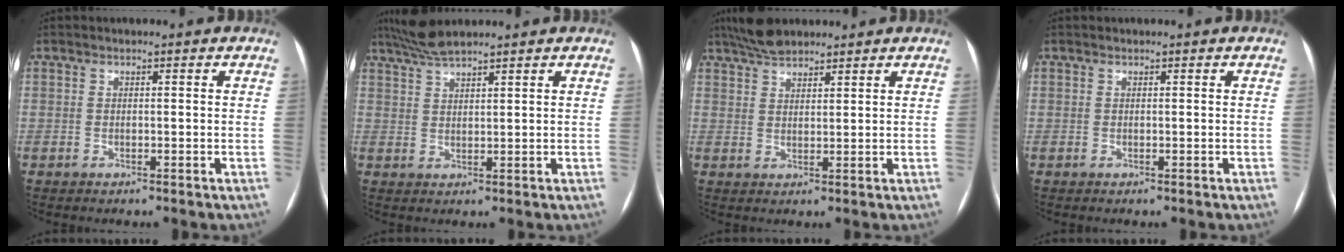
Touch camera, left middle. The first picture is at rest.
{"total": 4.8, "force": [4.3, 0.1, 2.1], "torque": [-0.048, 0.018, 0.089]}
{"total": 5.5, "force": [4.8, 1.6, 2.1], "torque": [-0.045, 0.021, 0.089]}
{"total": 0.0}